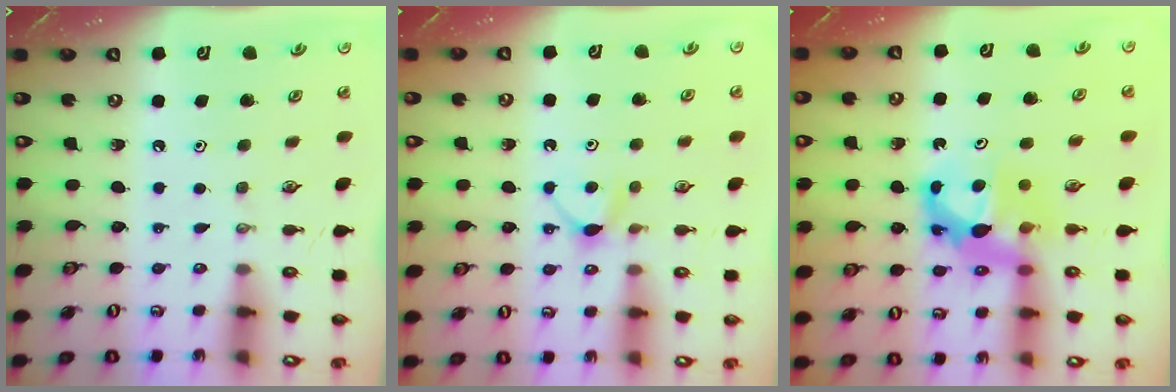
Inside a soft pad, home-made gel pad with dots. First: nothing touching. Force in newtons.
{"total": 4.1, "press": 4.0, "slide": 0.6}
{"total": 8.1, "press": 8.1, "slide": 0.5}